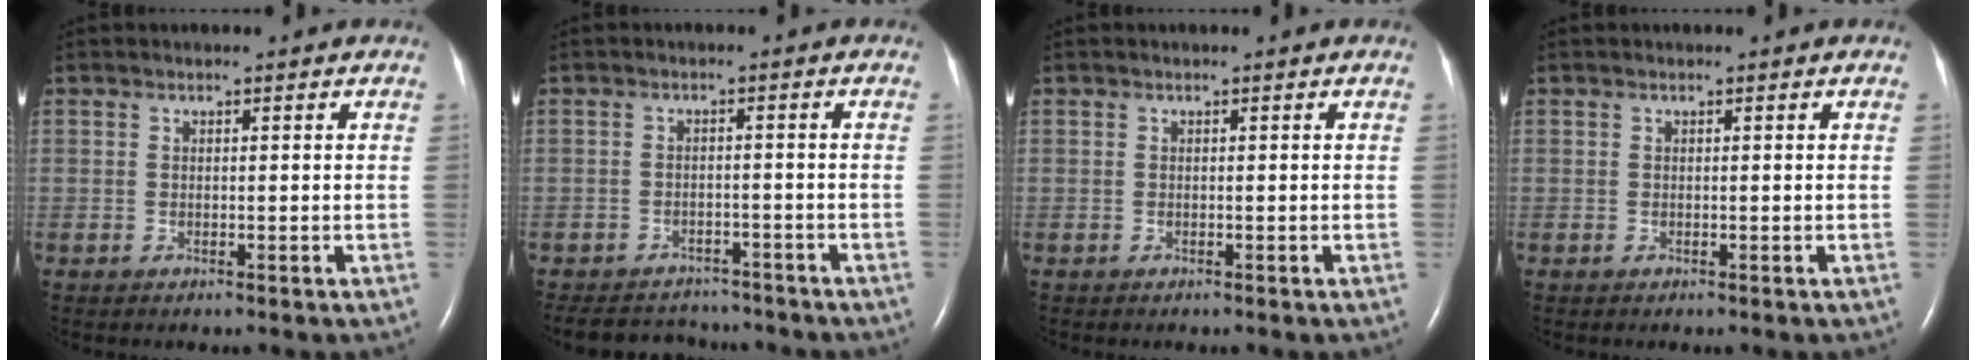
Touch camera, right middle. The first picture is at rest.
{"total": 9.4, "force": [-8.6, 3.3, 1.8], "torque": [-0.036, 0.006, -0.114]}
{"total": 0.0}
{"total": 0.0}